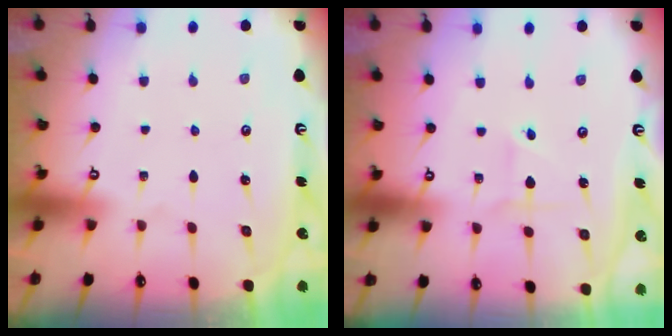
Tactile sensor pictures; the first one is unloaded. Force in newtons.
{"total": 1.8, "press": 1.8, "slide": 0.2}